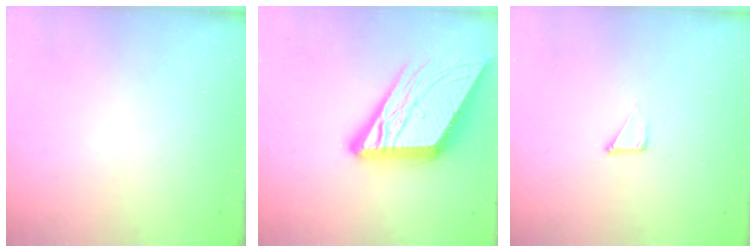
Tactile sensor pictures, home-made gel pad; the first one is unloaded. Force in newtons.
{"total": 18.7, "press": 18.6, "slide": 2.1}
{"total": 2.3, "press": 2.3, "slide": 0.1}